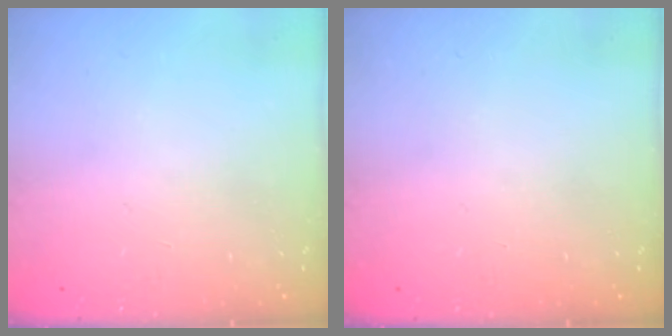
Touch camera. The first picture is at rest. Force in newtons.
{"total": 0.0}